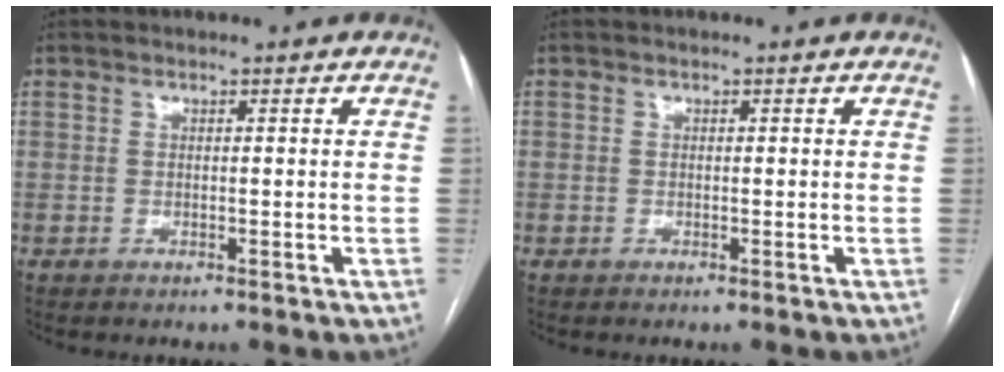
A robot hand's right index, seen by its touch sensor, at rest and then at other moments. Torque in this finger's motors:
{"motor_torque": [-0.50, 0.00, -1.05, -0.21]}